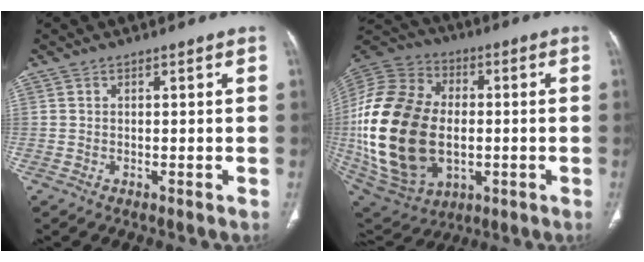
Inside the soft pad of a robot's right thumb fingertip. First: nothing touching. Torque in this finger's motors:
{"motor_torque": [-0.03, 1.98, 2.76, 0.00, 0.76]}